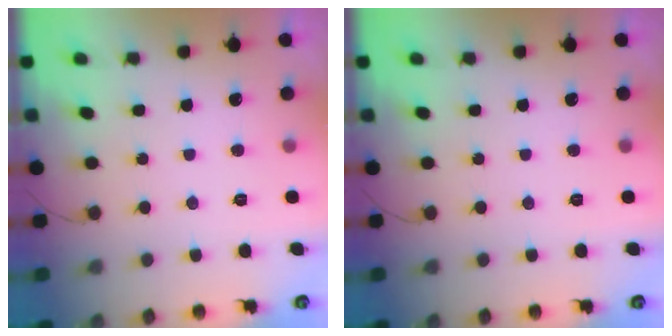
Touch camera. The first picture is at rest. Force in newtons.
{"total": 0.0}